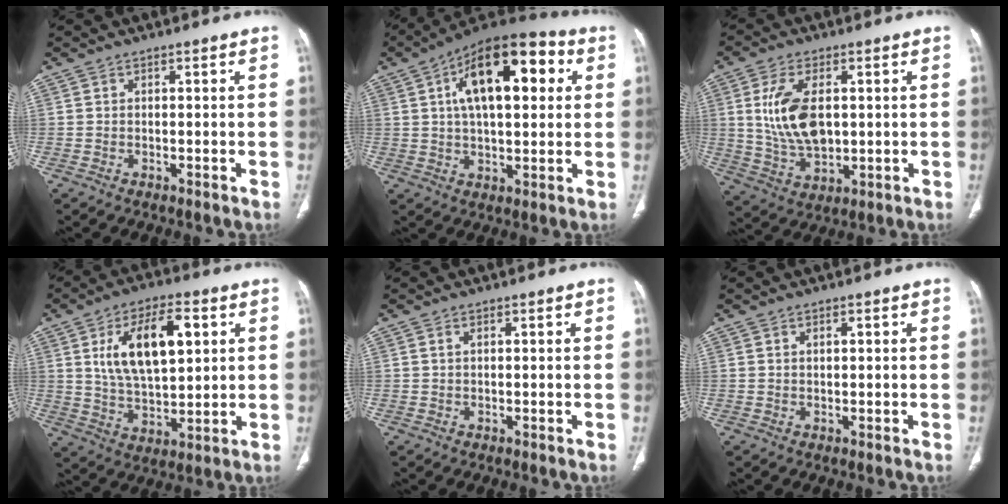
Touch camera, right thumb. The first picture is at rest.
{"total": 19.1, "force": [5.2, 9.0, 16.0], "torque": [-0.219, 0.016, 0.072]}
{"total": 11.9, "force": [1.7, 6.7, 9.8], "torque": [-0.185, -0.010, 0.042]}
{"total": 15.4, "force": [4.4, 7.4, 12.7], "torque": [-0.203, -0.006, 0.084]}
{"total": 0.6, "force": [0.3, 0.3, 0.5], "torque": [-0.013, 0.005, 0.005]}
{"total": 0.7, "force": [0.3, 0.2, 0.6], "torque": [-0.011, 0.002, 0.006]}